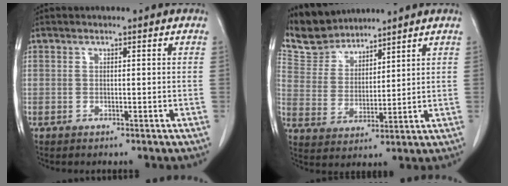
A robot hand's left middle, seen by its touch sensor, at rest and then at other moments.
{"total": 8.0, "force": [7.6, 2.3, 0.2], "torque": [-0.015, 0.014, 0.163]}